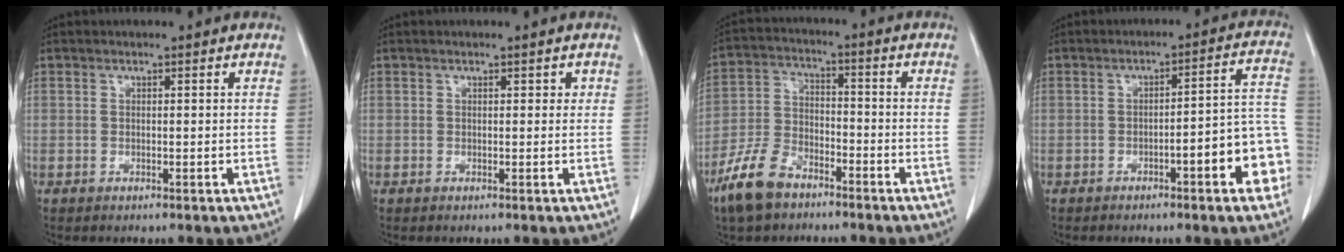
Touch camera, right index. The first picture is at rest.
{"total": 0.9, "force": [0.4, 0.6, 0.5], "torque": [0.000, 0.006, 0.003]}
{"total": 9.4, "force": [-6.6, 4.5, 4.8], "torque": [-0.113, -0.004, -0.131]}
{"total": 10.3, "force": [-4.0, 1.5, 9.4], "torque": [-0.099, 0.031, -0.050]}